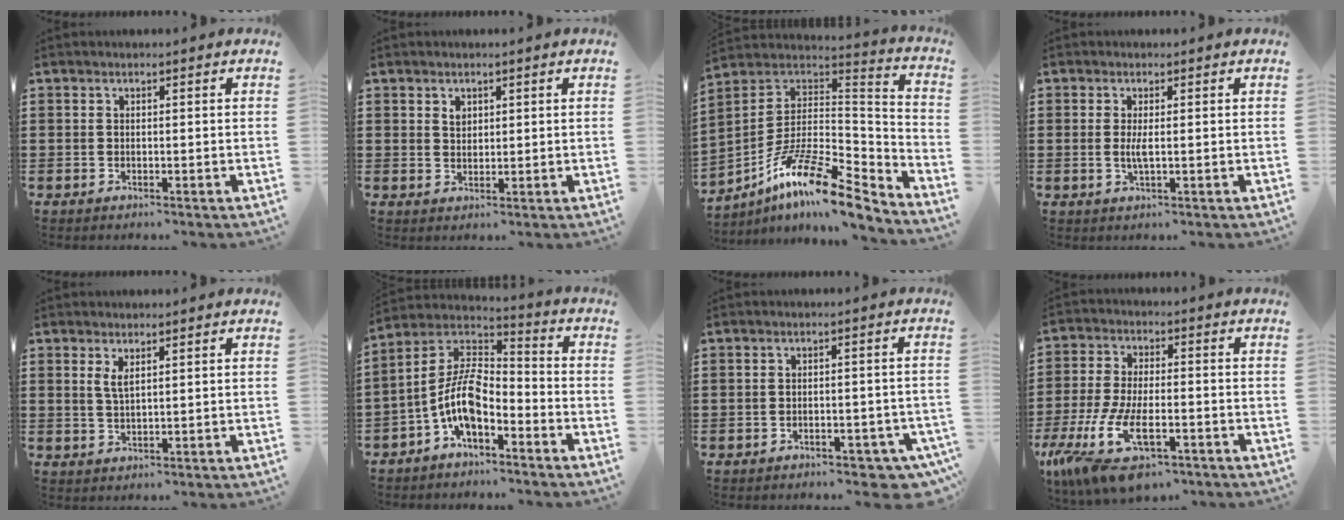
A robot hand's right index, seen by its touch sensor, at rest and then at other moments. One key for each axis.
{"total": 1.5, "fx": 0.9, "fy": 1.1, "fz": 0.7, "tx": -0.016, "ty": 0.004, "tz": 0.017}
{"total": 14.7, "fx": -9.5, "fy": 4.0, "fz": 10.4, "tx": -0.197, "ty": 0.012, "tz": -0.176}
{"total": 2.1, "fx": 0.0, "fy": 0.4, "fz": 2.0, "tx": -0.044, "ty": -0.006, "tz": -0.003}
{"total": 2.1, "fx": 1.1, "fy": 0.6, "fz": 1.7, "tx": -0.036, "ty": 0.003, "tz": 0.019}
{"total": 8.8, "fx": -3.8, "fy": 3.7, "fz": 7.1, "tx": -0.183, "ty": -0.026, "tz": -0.088}
{"total": 3.2, "fx": -2.9, "fy": 0.7, "fz": 1.2, "tx": -0.023, "ty": 0.002, "tz": -0.057}
{"total": 12.1, "fx": -6.9, "fy": 4.4, "fz": 8.9, "tx": -0.205, "ty": 0.000, "tz": -0.131}